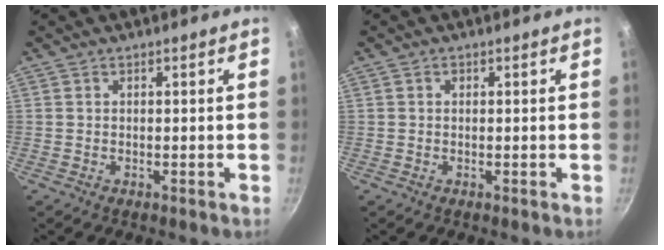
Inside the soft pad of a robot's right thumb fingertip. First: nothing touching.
{"total": 0.5, "force": [0.1, 0.5, 0.2], "torque": [-0.002, 0.004, 0.002]}